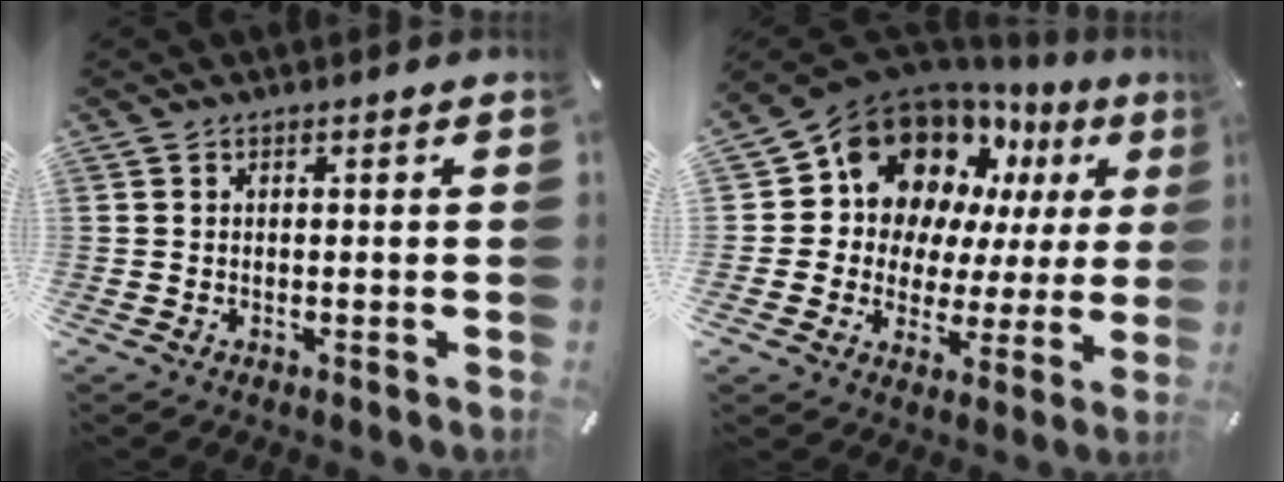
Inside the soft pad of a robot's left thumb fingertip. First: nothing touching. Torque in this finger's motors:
{"motor_torque": [0.96, 0.92, 2.11, -0.66, 0.15]}